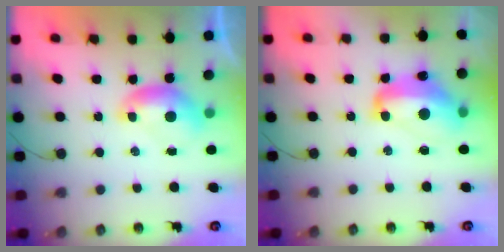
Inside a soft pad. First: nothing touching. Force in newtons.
{"total": 9.2, "press": 9.2, "slide": 0.8}